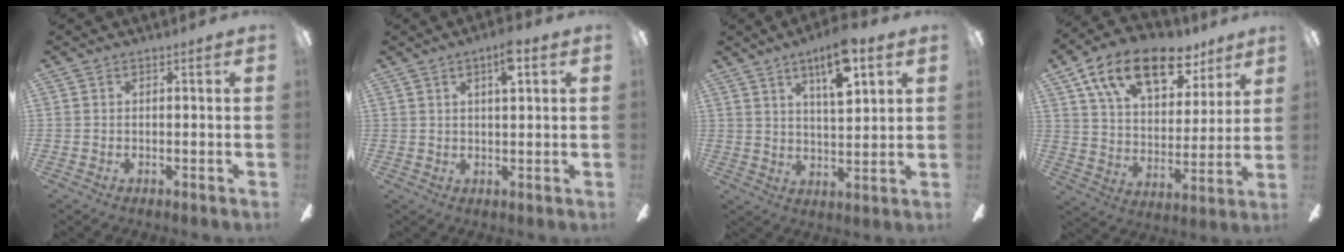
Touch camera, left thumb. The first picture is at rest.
{"total": 5.2, "force": [2.7, 1.4, 4.2], "torque": [-0.067, -0.003, 0.040]}
{"total": 10.9, "force": [6.4, 3.4, 8.1], "torque": [-0.127, -0.022, 0.105]}
{"total": 19.0, "force": [11.7, 9.8, 11.4], "torque": [-0.185, -0.053, 0.200]}